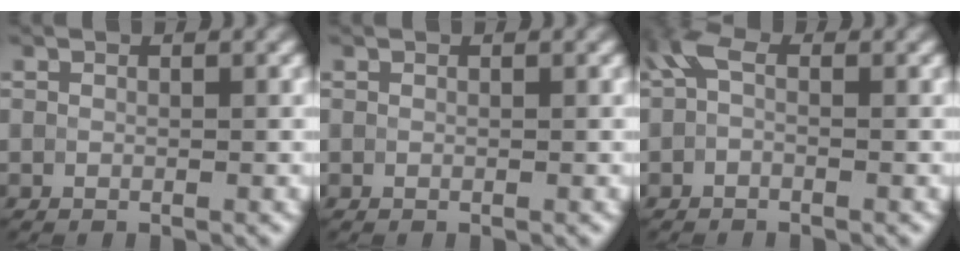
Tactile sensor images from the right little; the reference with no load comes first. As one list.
[{"total": 0.0}, {"total": 1.7, "force": [-0.3, 0.8, 1.4], "torque": [-0.032, 0.008, -0.013]}]